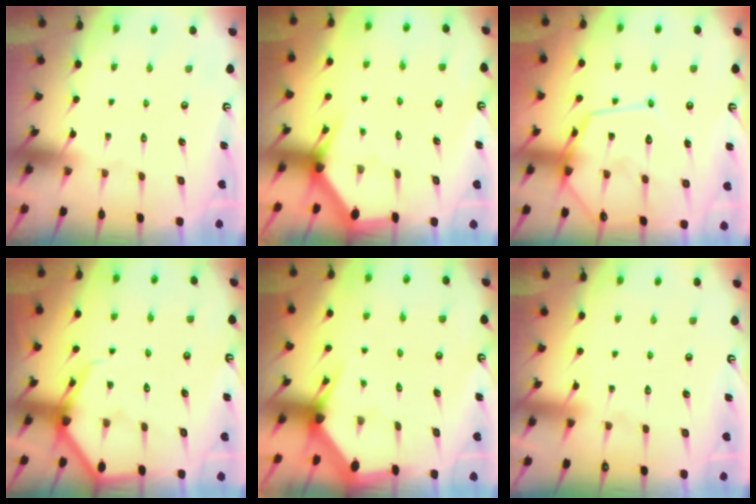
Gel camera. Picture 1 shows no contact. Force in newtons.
{"total": 3.1, "press": 3.1, "slide": 0.1}
{"total": 14.5, "press": 14.4, "slide": 1.3}
{"total": 7.0, "press": 6.9, "slide": 0.7}
{"total": 3.4, "press": 3.4, "slide": 0.2}
{"total": 5.1, "press": 5.1, "slide": 0.6}